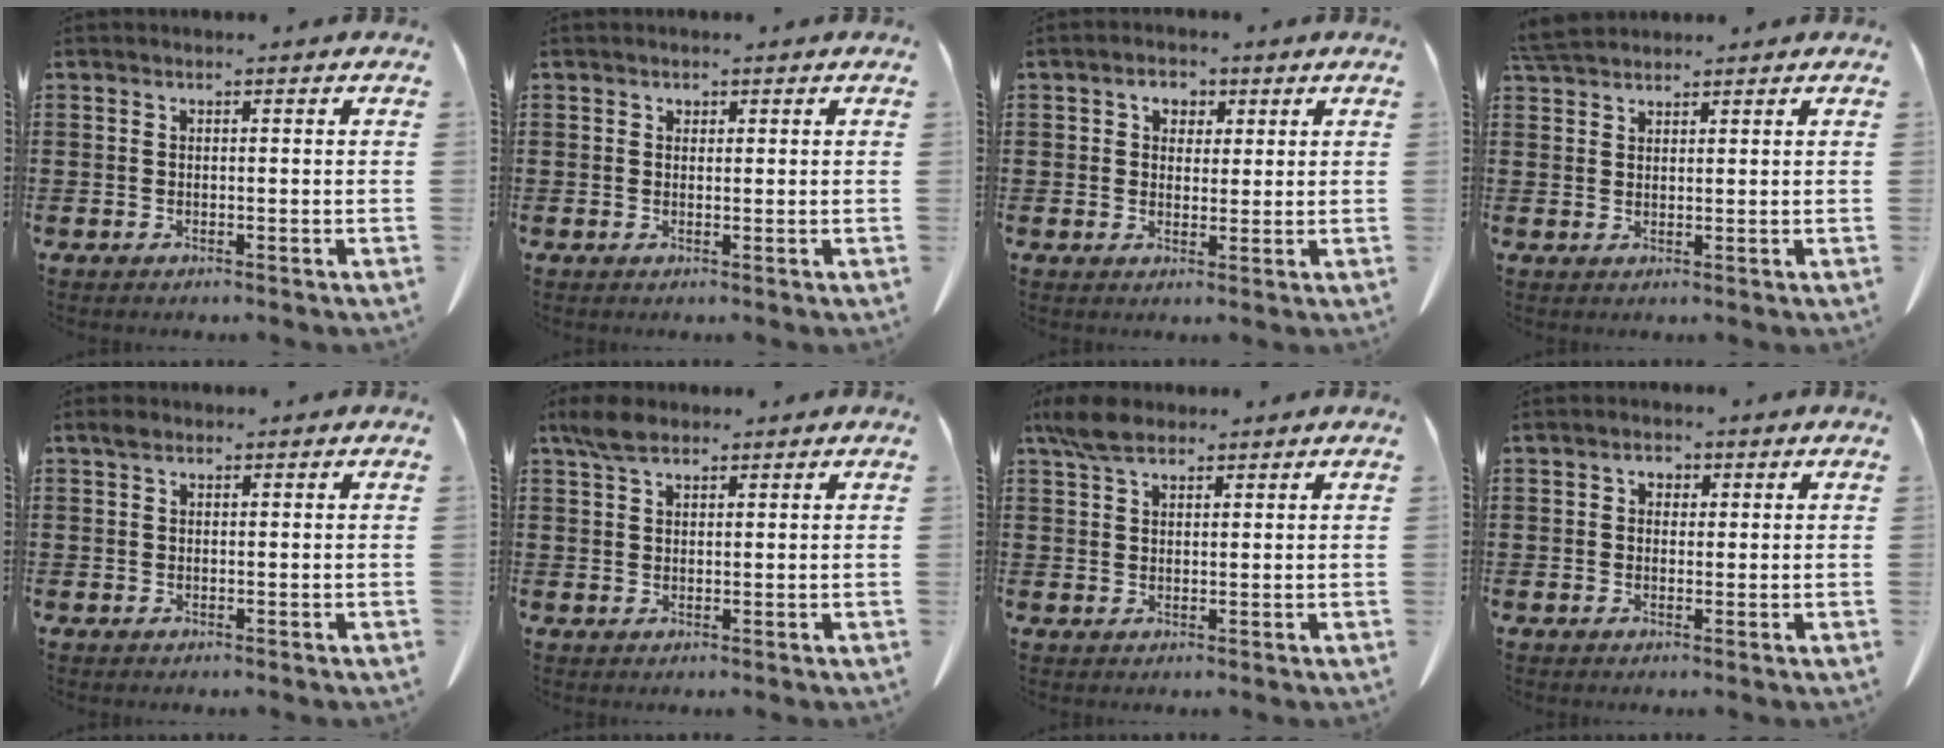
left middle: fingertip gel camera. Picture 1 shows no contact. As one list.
[{"total": 0.6, "force": [0.5, 0.4, 0.1], "torque": [-0.005, -0.001, 0.011]}, {"total": 3.0, "force": [1.3, 2.4, 1.1], "torque": [-0.027, 0.008, 0.018]}, {"total": 3.8, "force": [3.5, 0.7, 1.1], "torque": [-0.033, -0.004, 0.070]}, {"total": 1.1, "force": [0.7, 0.7, 0.5], "torque": [-0.015, 0.003, 0.013]}, {"total": 3.6, "force": [2.6, 1.6, 1.9], "torque": [-0.045, 0.007, 0.050]}, {"total": 4.6, "force": [3.4, 2.1, 2.3], "torque": [-0.048, 0.002, 0.064]}, {"total": 1.6, "force": [0.5, 1.3, 0.9], "torque": [-0.021, 0.007, 0.008]}]